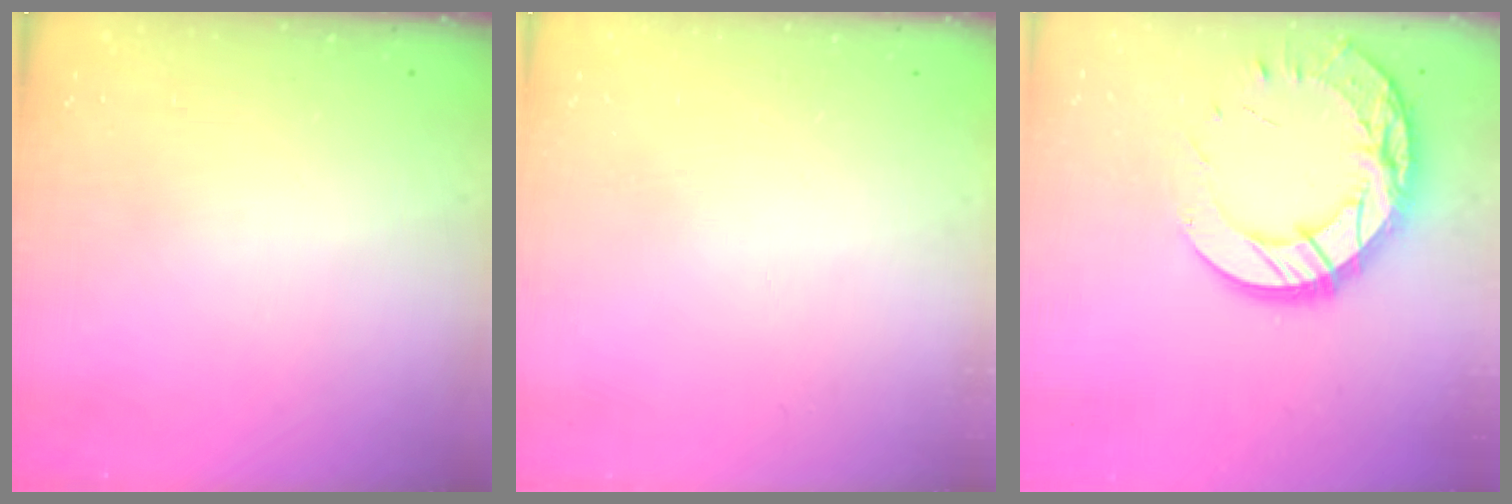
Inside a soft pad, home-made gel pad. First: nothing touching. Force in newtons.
{"total": 0.0}
{"total": 20.4, "press": 20.3, "slide": 1.7}